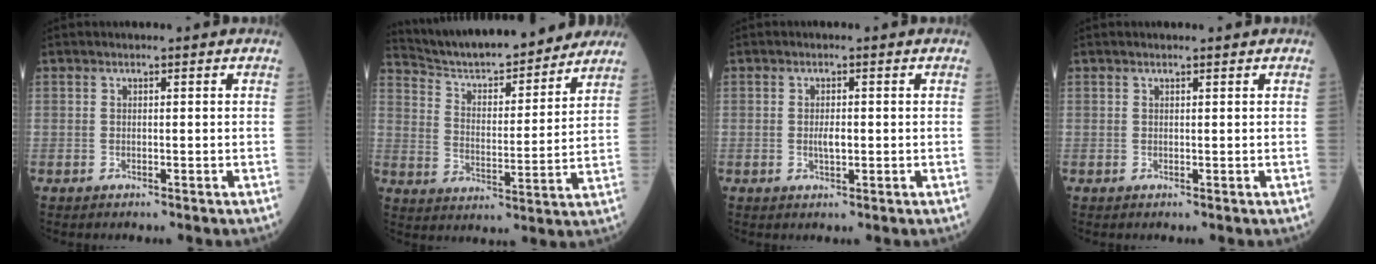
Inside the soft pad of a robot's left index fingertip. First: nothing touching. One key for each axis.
{"total": 18.4, "fx": 16.9, "fy": 2.6, "fz": 6.7, "tx": -0.111, "ty": -0.004, "tz": 0.255}
{"total": 1.7, "fx": -0.4, "fy": 0.5, "fz": 1.5, "tx": -0.032, "ty": -0.006, "tz": -0.005}
{"total": 0.8, "fx": 0.7, "fy": -0.1, "fz": 0.5, "tx": -0.008, "ty": 0.003, "tz": 0.012}